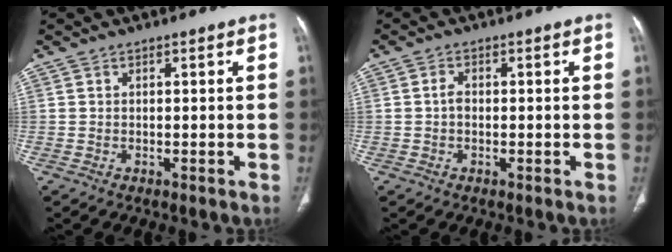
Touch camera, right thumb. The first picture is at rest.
{"total": 1.8, "force": [-0.2, 1.3, 1.3], "torque": [-0.023, 0.005, -0.005]}